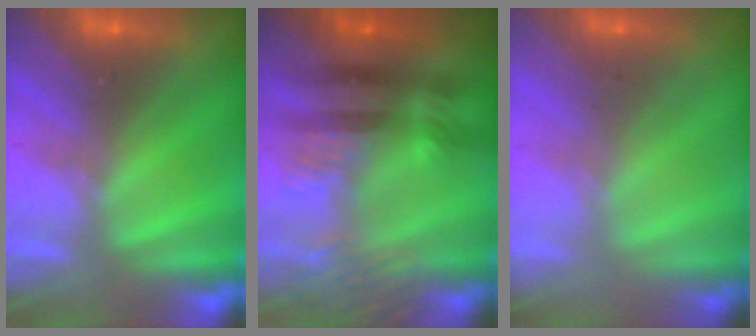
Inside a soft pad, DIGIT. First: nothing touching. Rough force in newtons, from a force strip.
{"total": 6.7}
{"total": 1.6}